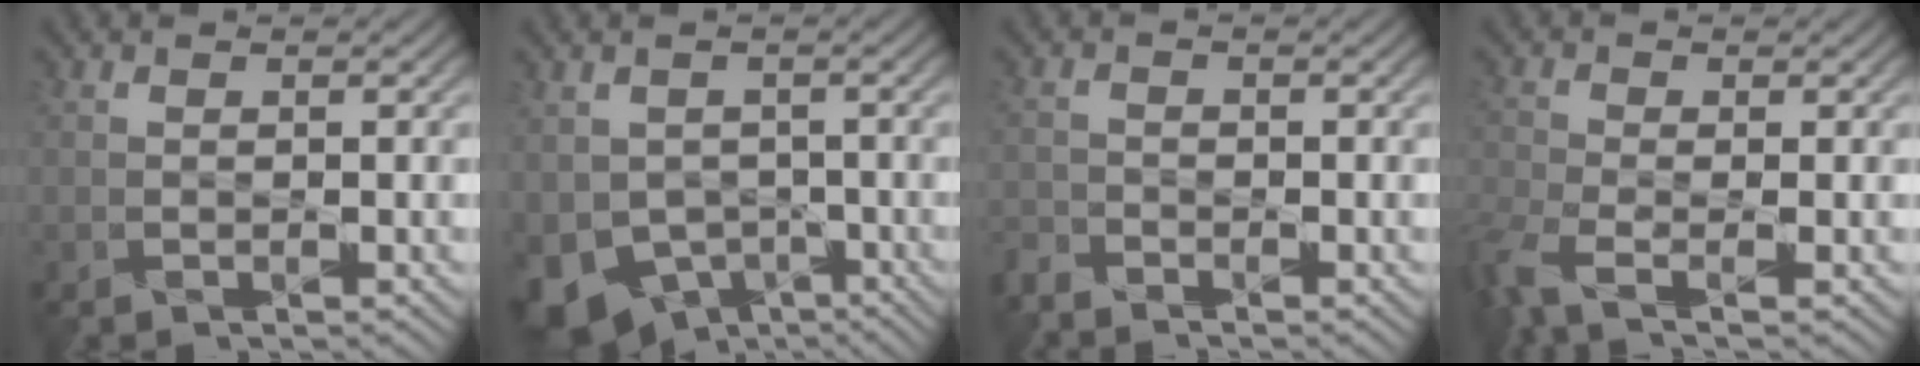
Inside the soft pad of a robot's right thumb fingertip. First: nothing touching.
{"total": 8.5, "force": [-3.5, 6.4, 4.4], "torque": [-0.106, -0.036, -0.058]}
{"total": 2.4, "force": [-2.3, 0.4, 0.4], "torque": [-0.013, -0.009, -0.057]}
{"total": 5.5, "force": [-3.2, 2.0, 4.1], "torque": [-0.103, -0.016, -0.075]}